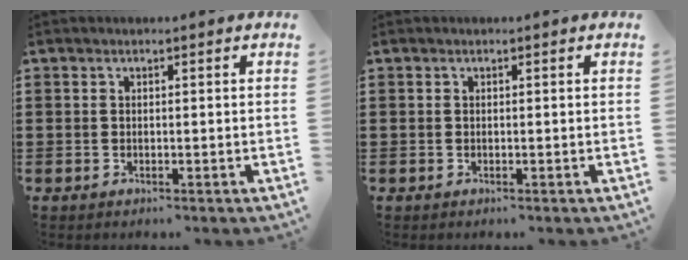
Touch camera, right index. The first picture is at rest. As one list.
[{"total": 0.0}]